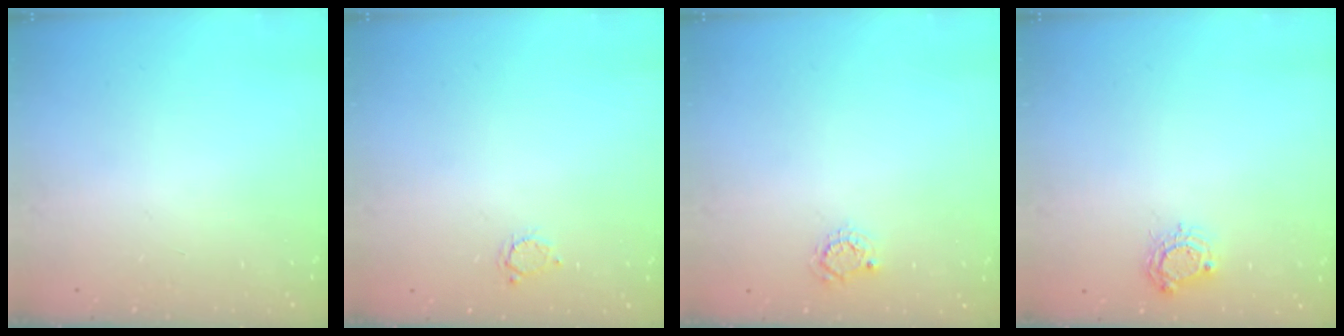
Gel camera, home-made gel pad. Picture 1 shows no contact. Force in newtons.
{"total": 2.8, "press": 2.8, "slide": 0.4}
{"total": 2.5, "press": 2.5, "slide": 0.4}
{"total": 5.2, "press": 5.2, "slide": 0.5}